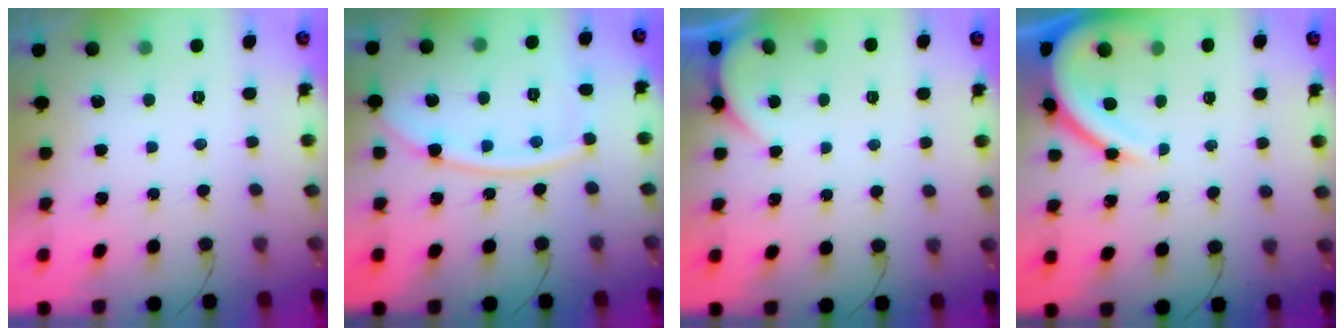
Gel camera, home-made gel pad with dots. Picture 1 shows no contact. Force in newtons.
{"total": 11.1, "press": 11.1, "slide": 0.4}
{"total": 0.6, "press": 0.6, "slide": 0.1}
{"total": 10.1, "press": 10.1, "slide": 1.1}